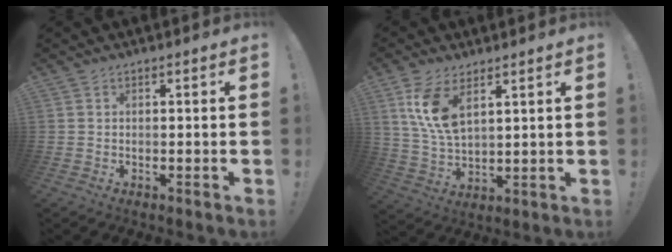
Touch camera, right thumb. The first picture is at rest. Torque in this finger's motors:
{"motor_torque": [0.19, 0.26, 0.88, 0.91, 0.06]}